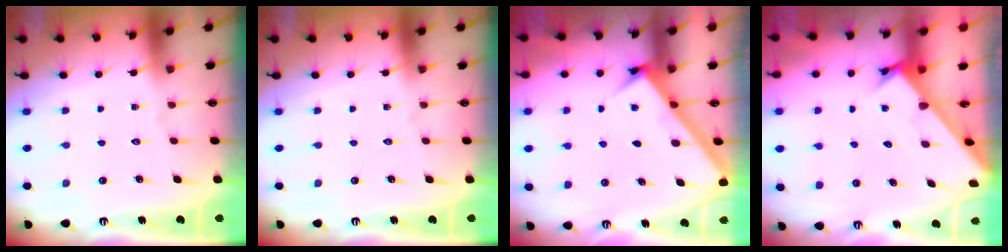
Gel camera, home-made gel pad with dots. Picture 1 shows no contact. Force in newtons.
{"total": 0.0}
{"total": 3.1, "press": 3.1, "slide": 0.1}
{"total": 2.1, "press": 2.1, "slide": 0.2}